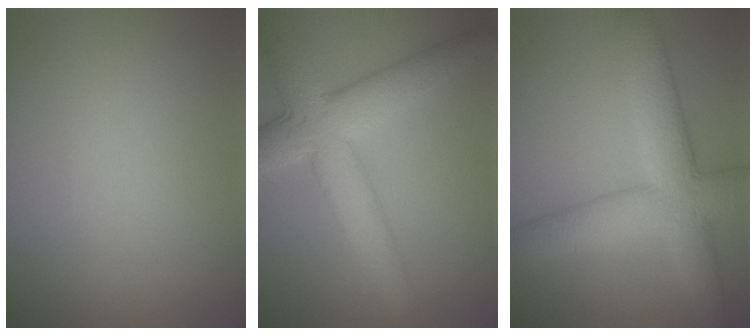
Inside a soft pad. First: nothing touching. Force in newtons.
{"total": 7.7, "press": 7.7, "slide": 0.1}
{"total": 7.2, "press": 7.2, "slide": 0.4}